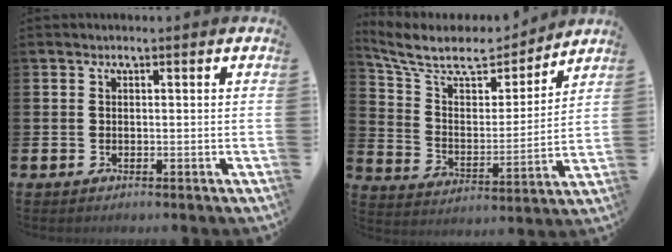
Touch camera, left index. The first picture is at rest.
{"total": 9.0, "force": [7.5, 3.8, 3.2], "torque": [-0.097, -0.053, 0.127]}